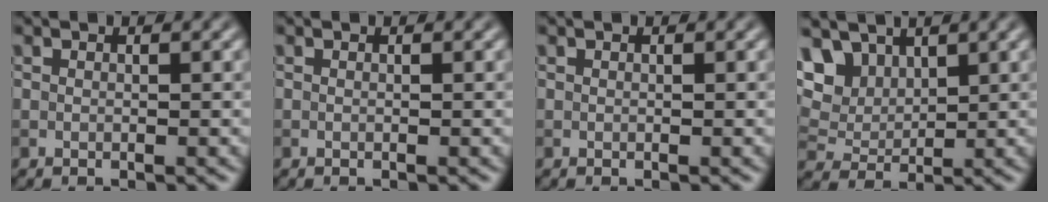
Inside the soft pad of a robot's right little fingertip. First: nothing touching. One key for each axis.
{"total": 0.0}
{"total": 0.0}
{"total": 7.1, "fx": 3.9, "fy": 4.8, "fz": 3.5, "tx": -0.098, "ty": 0.007, "tz": 0.071}